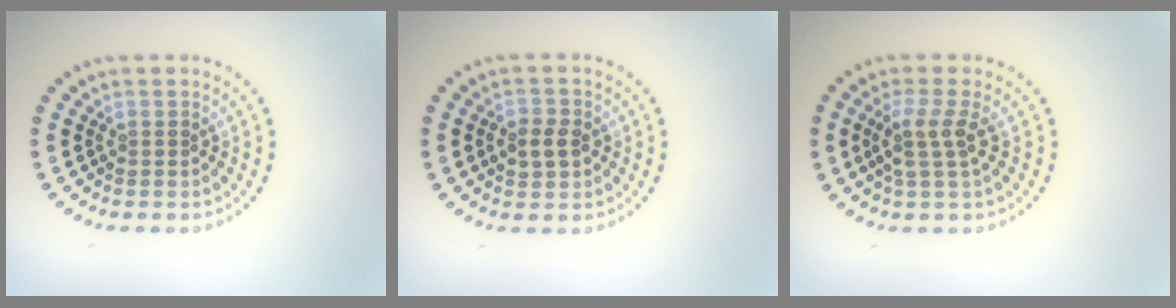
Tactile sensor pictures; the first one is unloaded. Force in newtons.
{"total": 2.4, "press": 2.3, "slide": 0.4}
{"total": 2.6, "press": 2.0, "slide": 1.6}